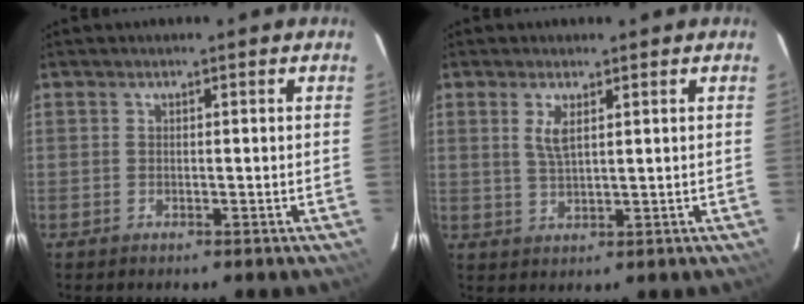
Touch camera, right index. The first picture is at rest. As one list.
[{"total": 3.4, "force": [1.4, 1.0, 2.9], "torque": [-0.058, -0.001, 0.028]}]